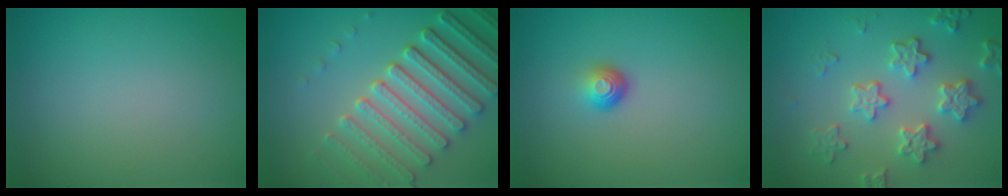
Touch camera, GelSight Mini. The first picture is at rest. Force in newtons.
{"total": 7.1, "press": 5.4, "slide": 4.5}
{"total": 1.8, "press": 1.1, "slide": 1.4}
{"total": 4.4, "press": 4.1, "slide": 1.6}